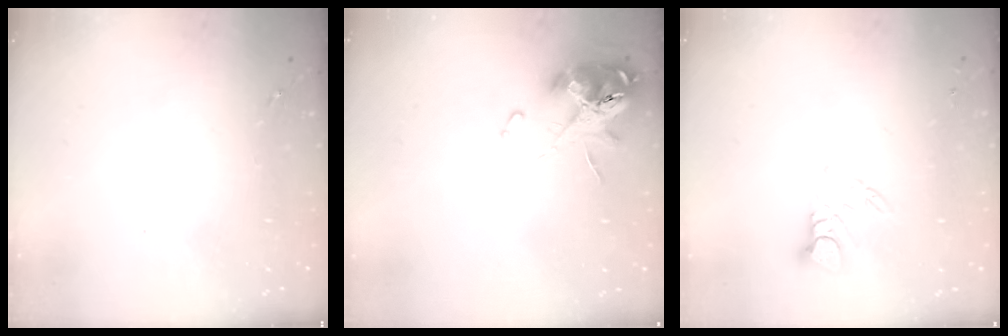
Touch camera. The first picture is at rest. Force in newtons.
{"total": 11.8, "press": 11.7, "slide": 1.4}
{"total": 5.0, "press": 5.0, "slide": 0.3}